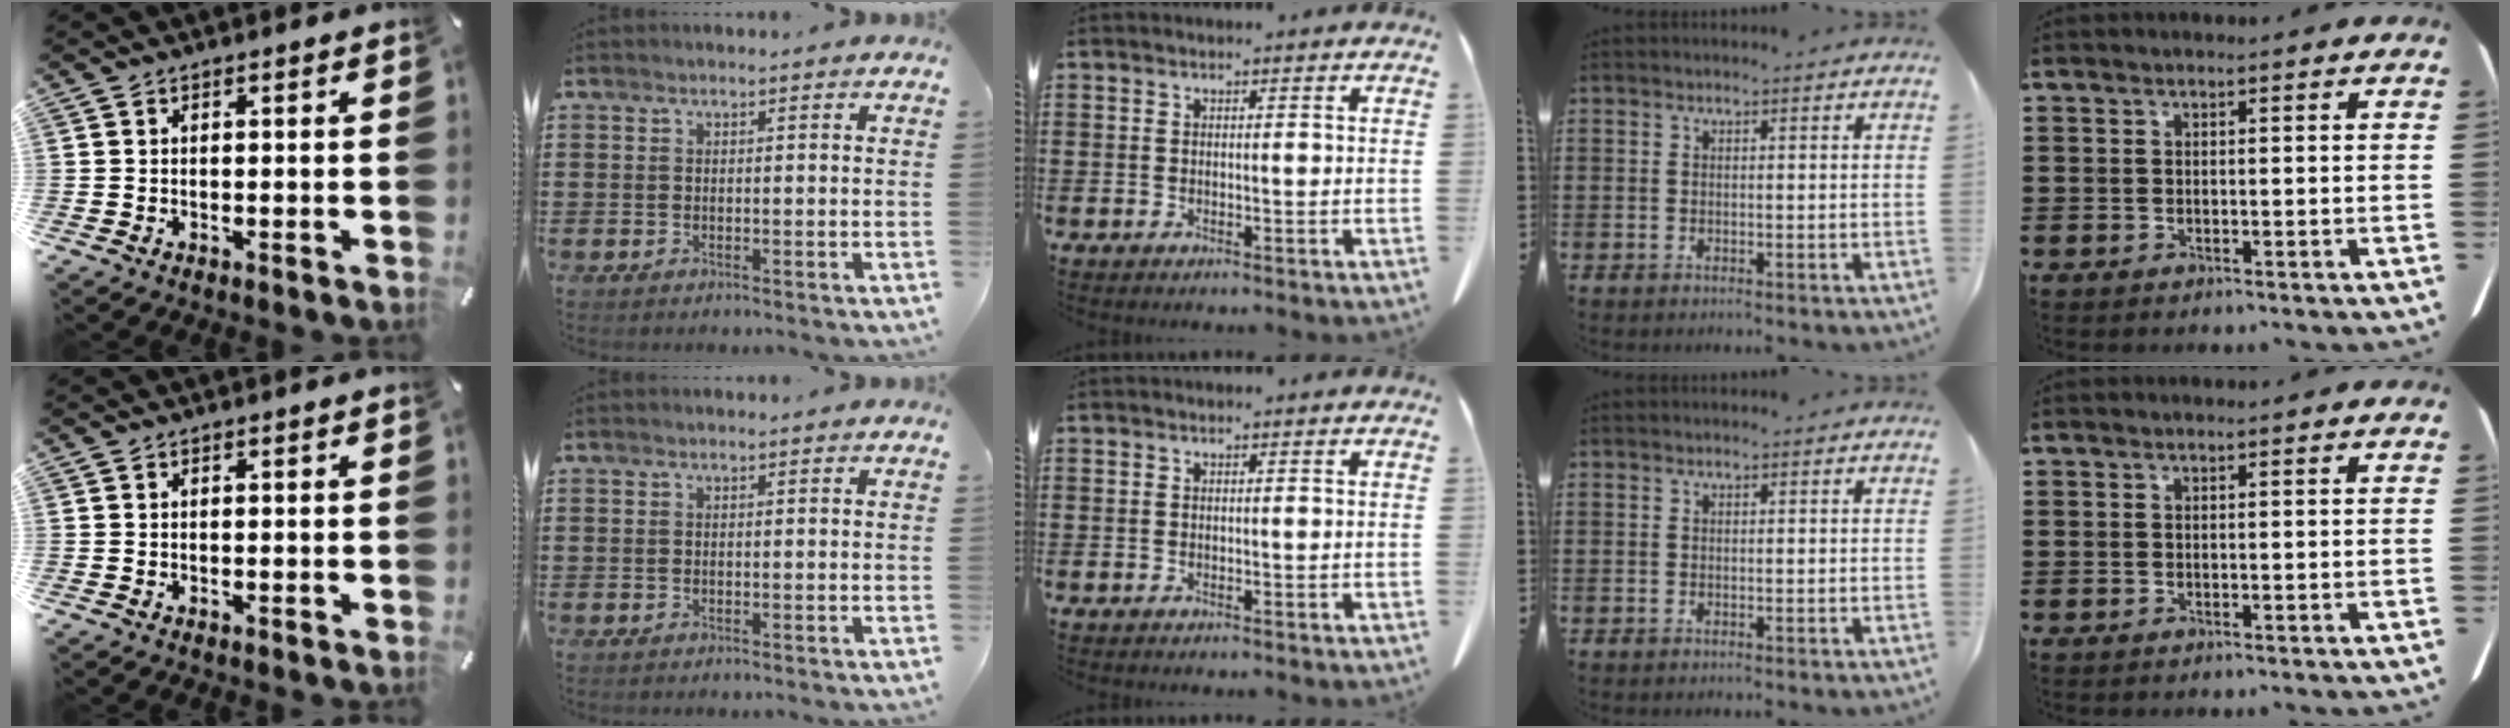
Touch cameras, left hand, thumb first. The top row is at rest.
{}